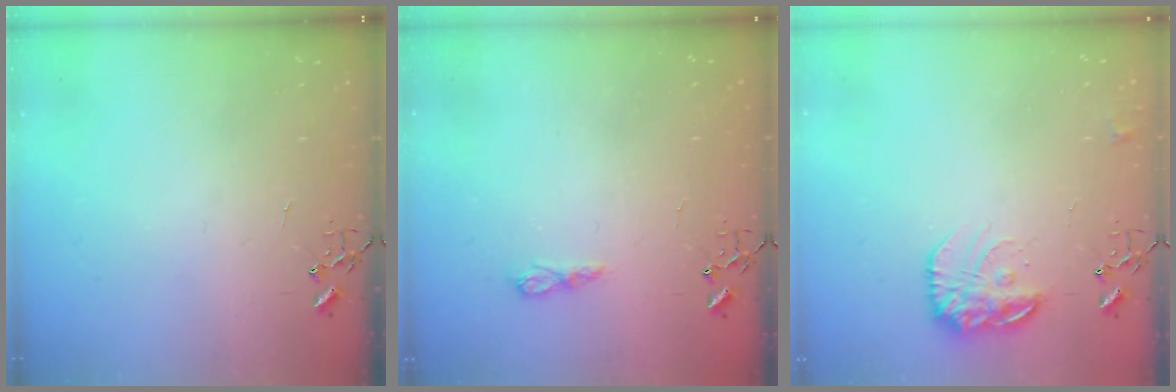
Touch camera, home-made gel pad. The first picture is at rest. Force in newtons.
{"total": 5.5, "press": 5.5, "slide": 0.6}
{"total": 14.8, "press": 14.8, "slide": 0.8}